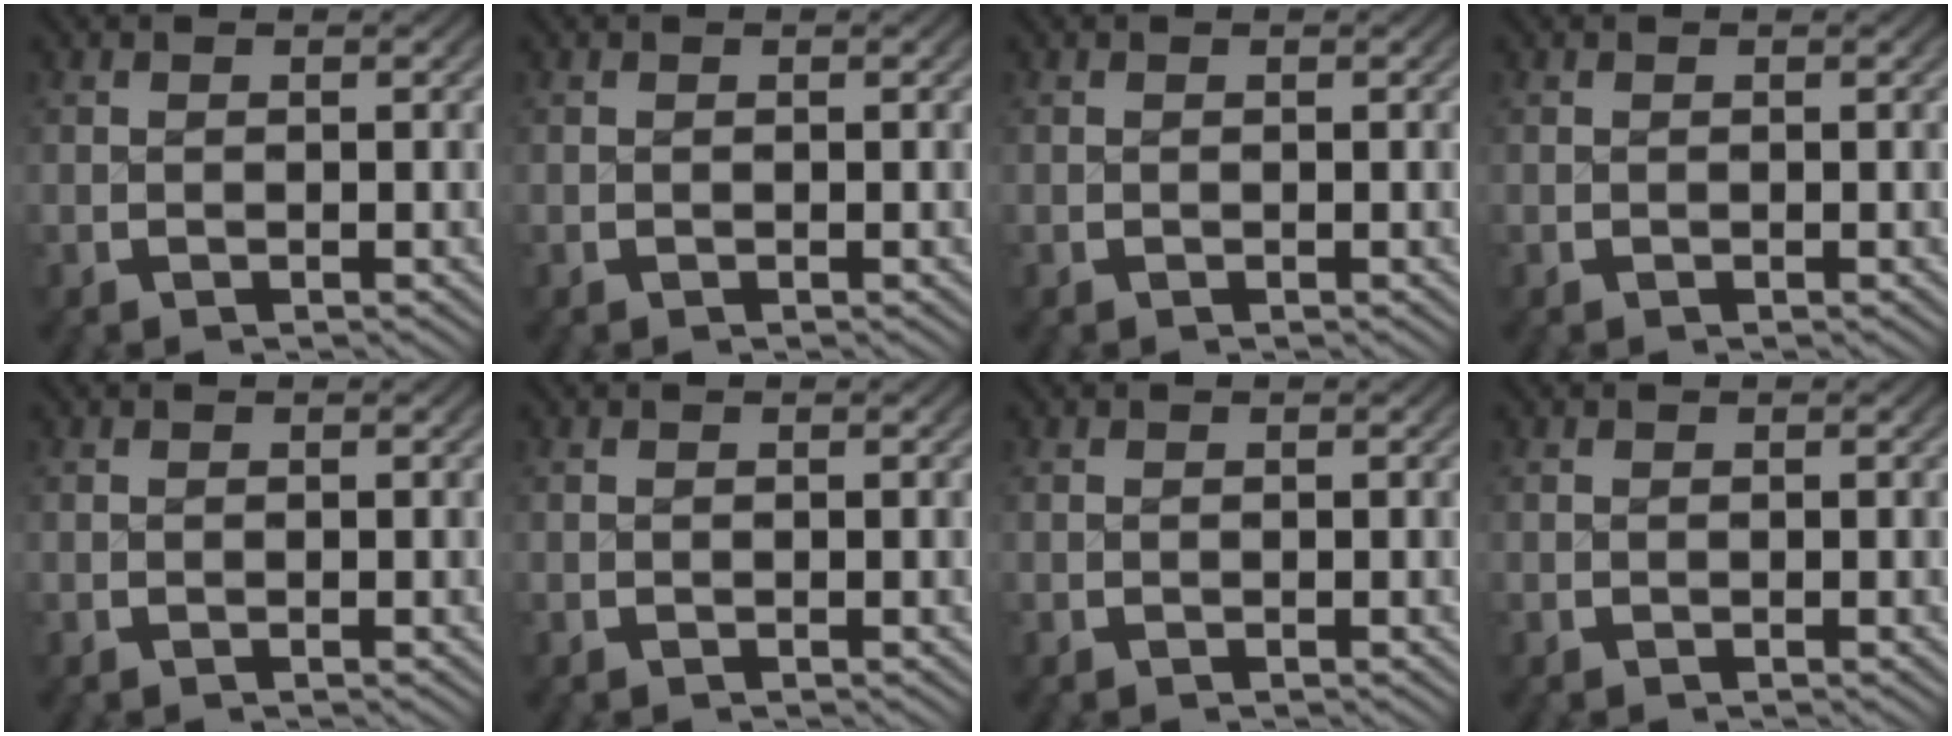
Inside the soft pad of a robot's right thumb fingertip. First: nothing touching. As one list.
[{"total": 0.0}, {"total": 0.0}, {"total": 0.0}, {"total": 0.0}, {"total": 0.0}, {"total": 0.0}, {"total": 0.0}]